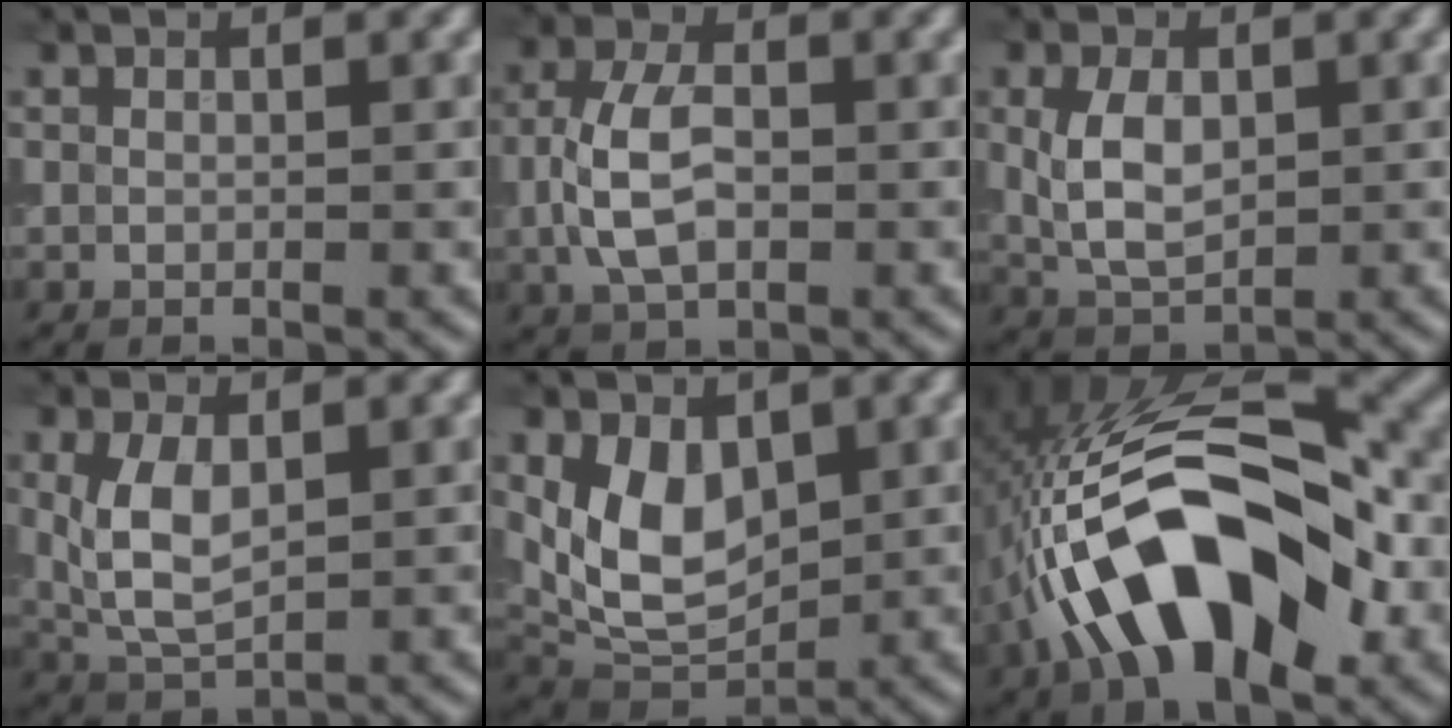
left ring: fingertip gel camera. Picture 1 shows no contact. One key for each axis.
{"total": 5.2, "fx": -0.4, "fy": 3.0, "fz": 4.2, "tx": -0.090, "ty": 0.002, "tz": -0.011}
{"total": 4.6, "fx": 0.4, "fy": 2.8, "fz": 3.6, "tx": -0.081, "ty": 0.003, "tz": 0.014}
{"total": 4.4, "fx": 0.8, "fy": 2.4, "fz": 3.7, "tx": -0.084, "ty": 0.002, "tz": 0.019}
{"total": 6.7, "fx": 1.4, "fy": 4.4, "fz": 4.8, "tx": -0.095, "ty": -0.012, "tz": 0.029}
{"total": 13.9, "fx": -3.7, "fy": 6.6, "fz": 11.7, "tx": -0.196, "ty": 0.029, "tz": -0.077}